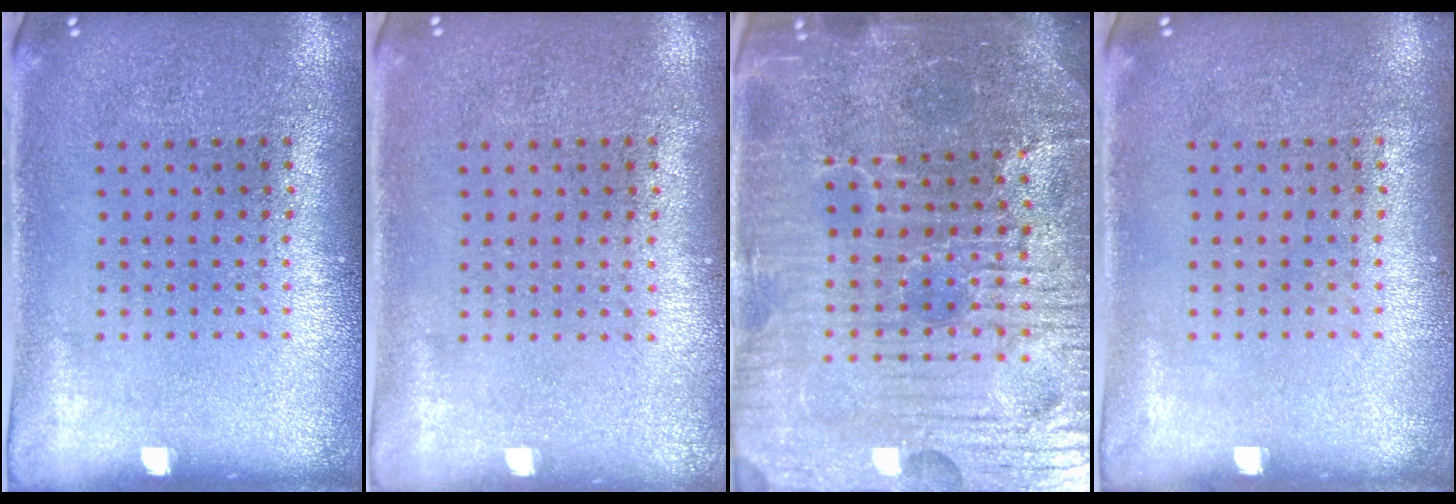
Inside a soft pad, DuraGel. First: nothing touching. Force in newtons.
{"total": 0.0}
{"total": 6.4, "press": 5.9, "slide": 2.5}
{"total": 0.0}